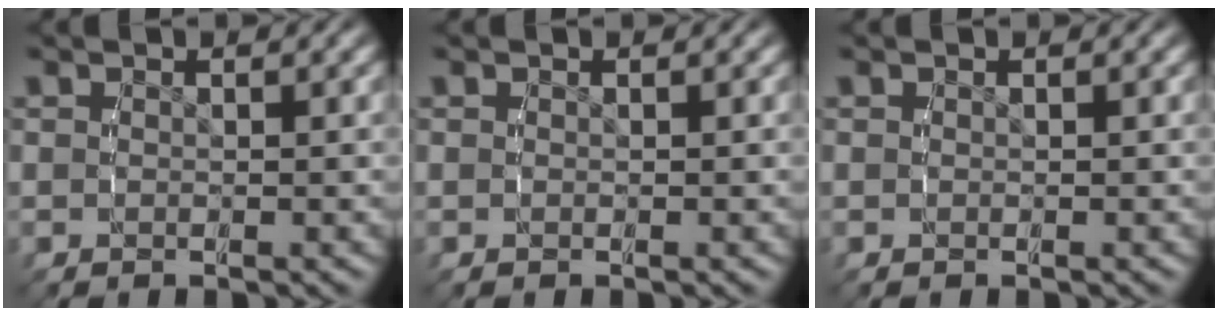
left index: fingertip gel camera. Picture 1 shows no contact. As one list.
[{"total": 0.0}, {"total": 0.0}]